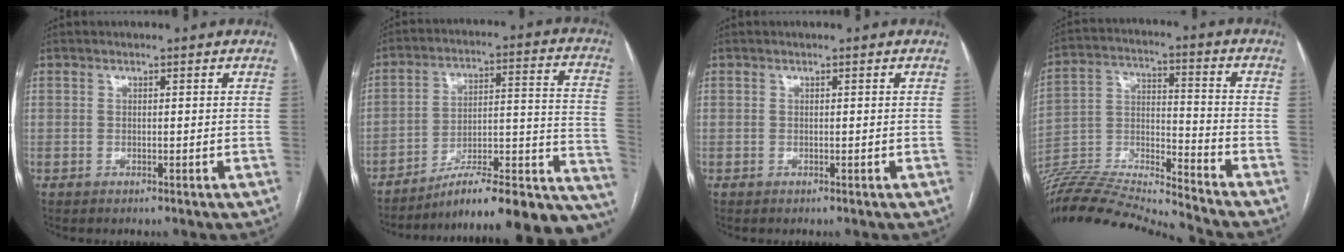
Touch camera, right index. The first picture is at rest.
{"total": 24.0, "force": [-19.7, 3.9, 13.1], "torque": [-0.081, 0.041, -0.276]}
{"total": 0.0}
{"total": 18.1, "force": [-17.4, -1.7, 4.9], "torque": [-0.091, 0.017, -0.307]}